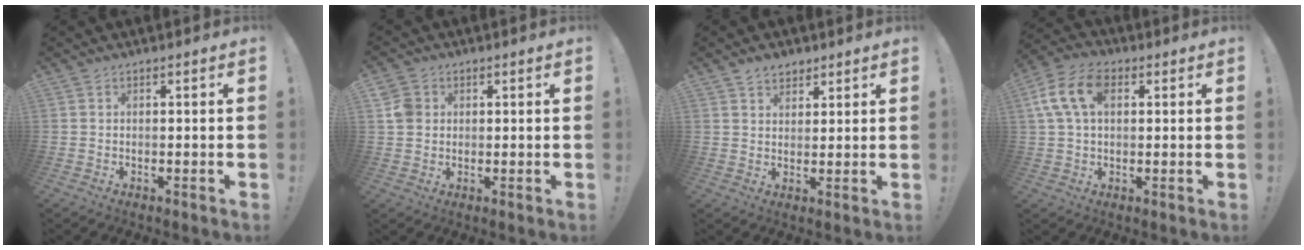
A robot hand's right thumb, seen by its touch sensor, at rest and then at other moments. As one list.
[{"total": 5.0, "force": [1.3, 4.4, 1.9], "torque": [-0.031, 0.008, 0.029]}, {"total": 4.4, "force": [3.3, 2.8, 1.0], "torque": [-0.004, -0.018, 0.059]}, {"total": 12.8, "force": [3.7, 7.8, 9.4], "torque": [-0.181, 0.004, 0.070]}]